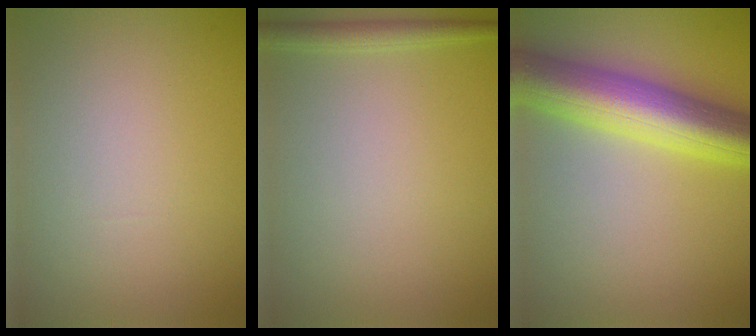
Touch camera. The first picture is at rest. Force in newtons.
{"total": 1.7, "press": 1.7, "slide": 0.1}
{"total": 8.6, "press": 8.6, "slide": 0.2}